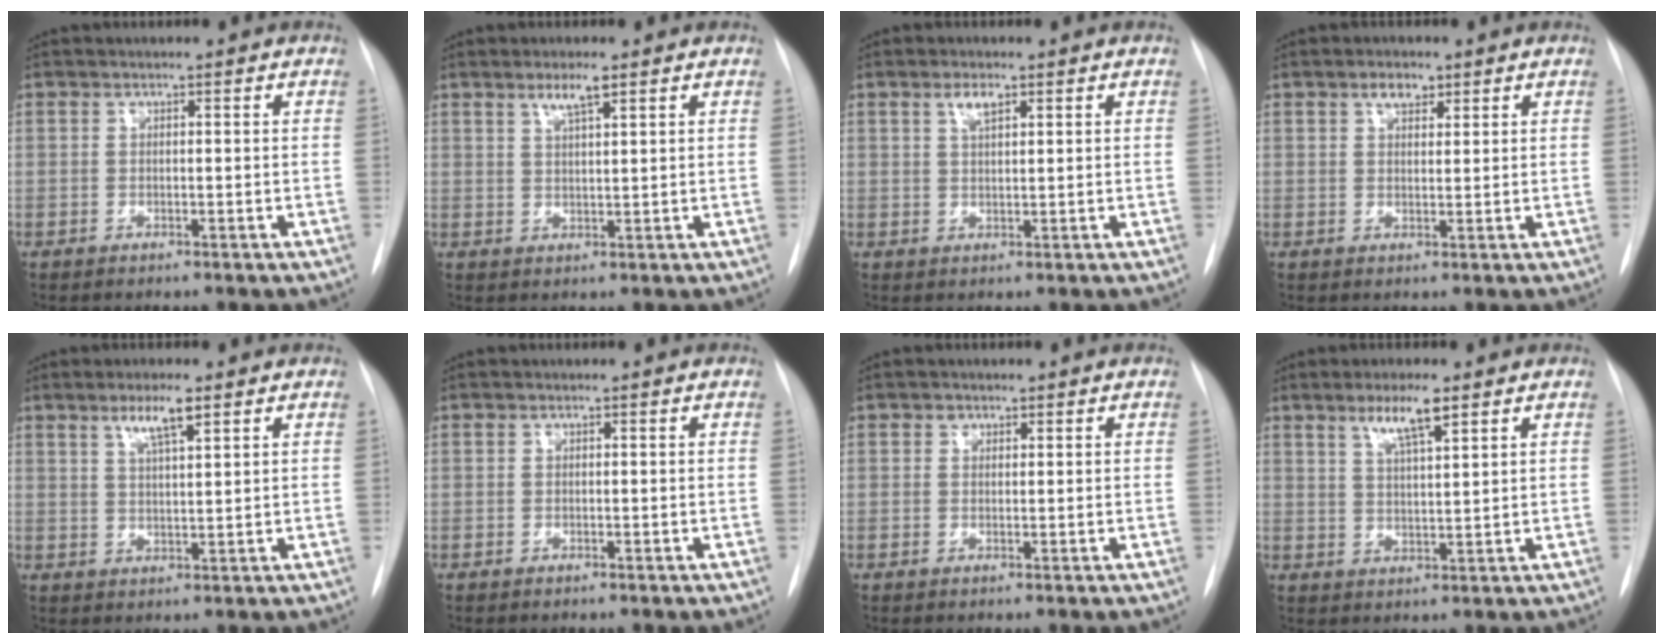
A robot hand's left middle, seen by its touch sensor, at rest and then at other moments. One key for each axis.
{"total": 3.2, "fx": 2.1, "fy": 0.1, "fz": 2.4, "tx": -0.049, "ty": 0.000, "tz": 0.038}
{"total": 2.4, "fx": 1.4, "fy": 0.7, "fz": 1.8, "tx": -0.037, "ty": 0.002, "tz": 0.026}
{"total": 2.6, "fx": 1.7, "fy": 1.3, "fz": 1.5, "tx": -0.028, "ty": 0.003, "tz": 0.028}
{"total": 4.5, "fx": 2.8, "fy": 0.3, "fz": 3.6, "tx": -0.067, "ty": 0.000, "tz": 0.050}
{"total": 0.0}
{"total": 0.9, "fx": 0.5, "fy": 0.7, "fz": 0.2, "tx": 0.001, "ty": -0.002, "tz": 0.006}
{"total": 5.5, "fx": 3.5, "fy": 0.4, "fz": 4.3, "tx": -0.079, "ty": 0.000, "tz": 0.063}